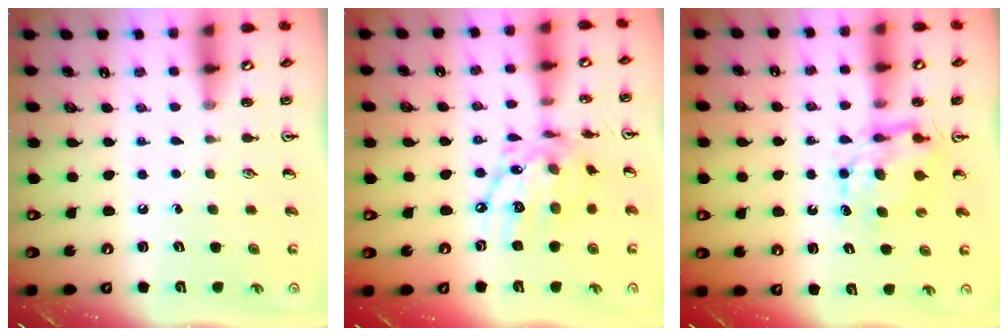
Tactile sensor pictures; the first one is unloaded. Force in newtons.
{"total": 15.5, "press": 15.5, "slide": 1.2}
{"total": 7.2, "press": 7.2, "slide": 0.7}